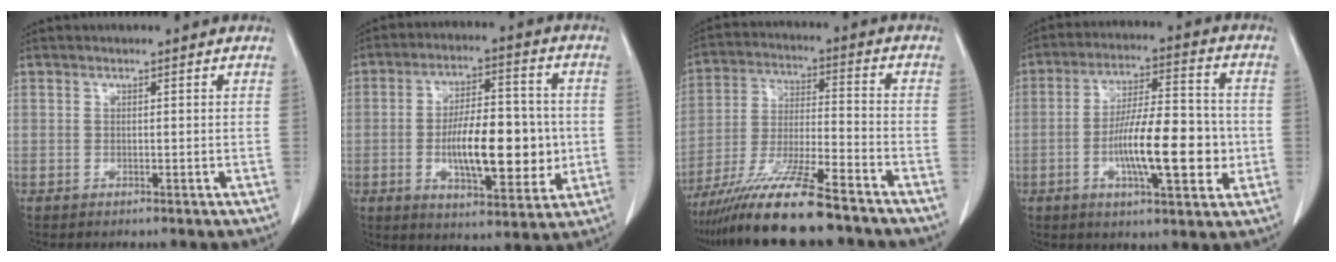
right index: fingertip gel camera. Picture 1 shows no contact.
{"total": 14.1, "force": [-1.6, 5.1, 13.1], "torque": [-0.217, 0.010, -0.021]}
{"total": 15.8, "force": [-12.6, 0.9, 9.6], "torque": [-0.192, -0.027, -0.220]}
{"total": 13.8, "force": [-2.7, 3.4, 13.1], "torque": [-0.222, 0.010, -0.044]}